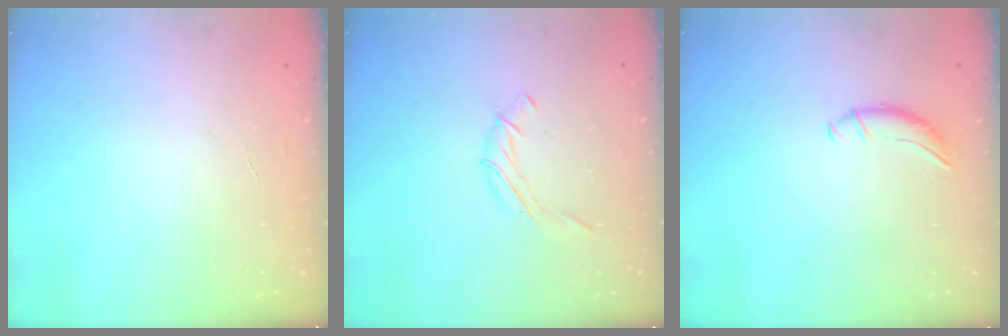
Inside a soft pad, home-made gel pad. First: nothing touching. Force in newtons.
{"total": 7.1, "press": 7.1, "slide": 1.1}
{"total": 0.0}